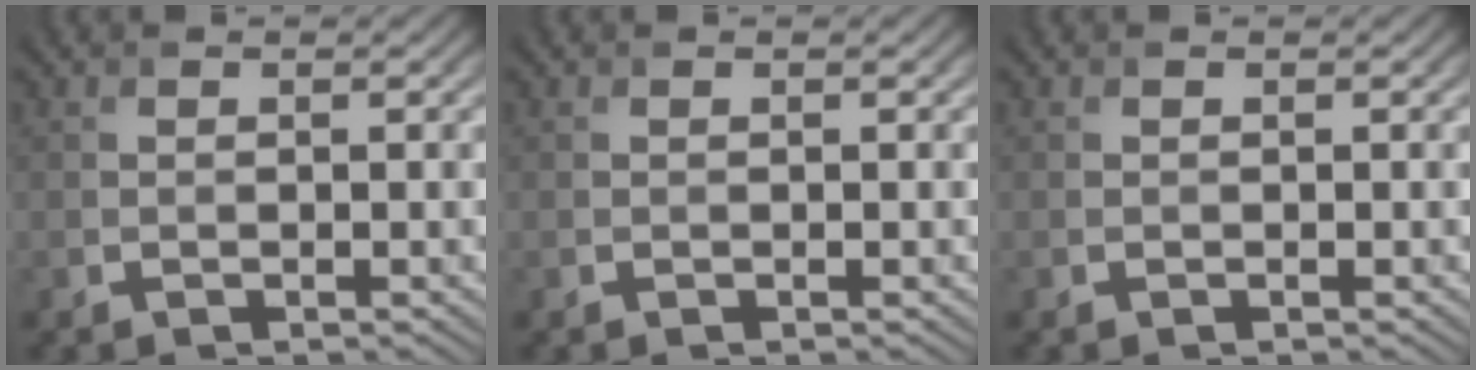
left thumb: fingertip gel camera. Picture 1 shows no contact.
{"total": 0.0}
{"total": 0.0}